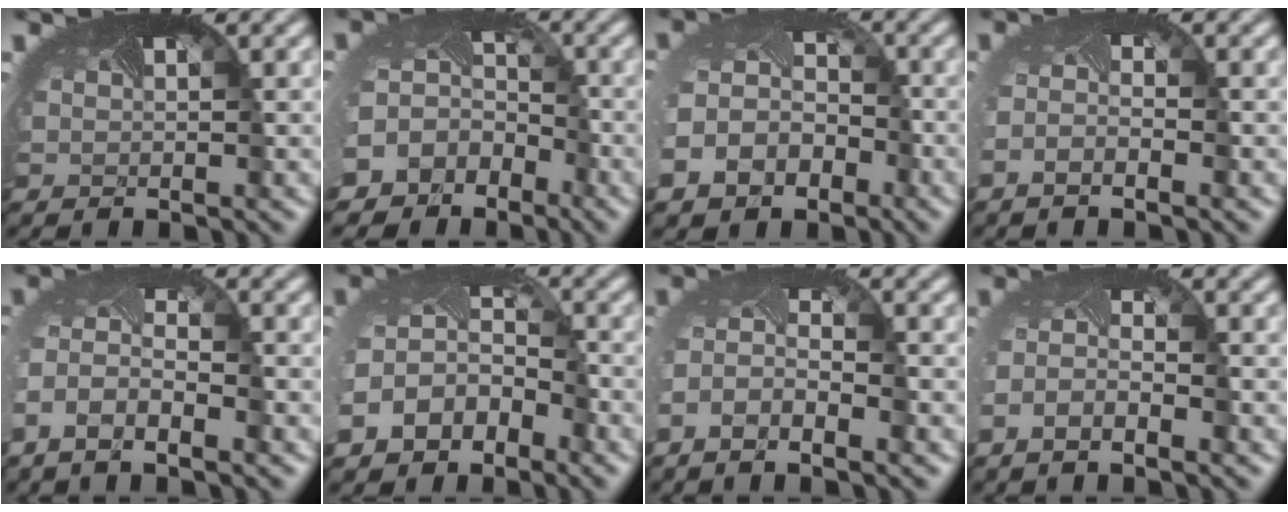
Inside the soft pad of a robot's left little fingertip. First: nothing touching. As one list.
[{"total": 11.8, "force": [-6.0, 9.7, 3.1], "torque": [-0.110, -0.052, -0.076]}, {"total": 8.2, "force": [-4.3, 6.3, 3.1], "torque": [-0.074, -0.036, -0.056]}, {"total": 1.7, "force": [-1.3, 0.4, 1.1], "torque": [-0.019, -0.010, -0.021]}, {"total": 4.6, "force": [-3.2, 1.7, 2.9], "torque": [-0.068, -0.011, -0.062]}, {"total": 5.2, "force": [-3.0, 3.5, 2.5], "torque": [-0.055, -0.012, -0.057]}, {"total": 4.0, "force": [-2.8, 1.1, 2.6], "torque": [-0.060, -0.012, -0.055]}, {"total": 2.5, "force": [-1.9, 0.6, 1.5], "torque": [-0.034, -0.009, -0.038]}]